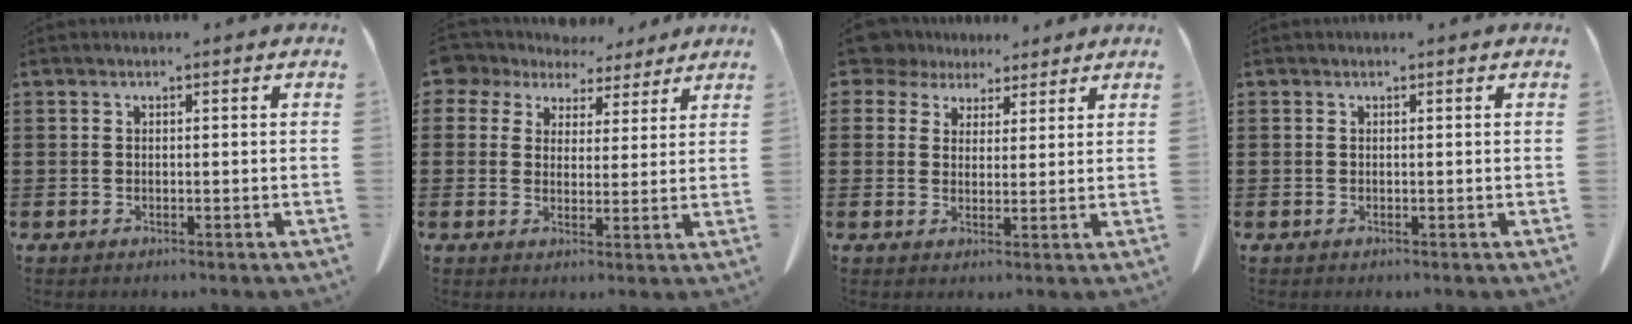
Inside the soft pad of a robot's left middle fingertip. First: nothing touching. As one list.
[{"total": 5.1, "force": [4.1, 2.9, 0.7], "torque": [-0.033, -0.010, 0.071]}, {"total": 5.1, "force": [4.0, 3.1, 0.9], "torque": [-0.035, 0.001, 0.072]}, {"total": 0.0}]